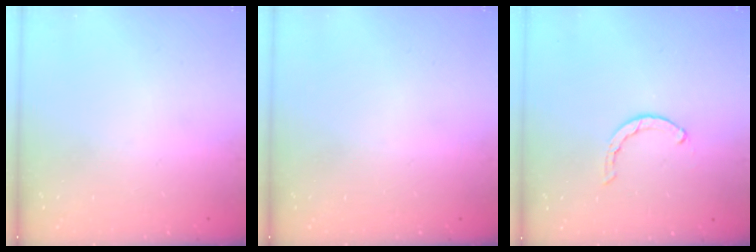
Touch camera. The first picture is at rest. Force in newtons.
{"total": 0.0}
{"total": 0.5, "press": 0.5, "slide": 0.2}